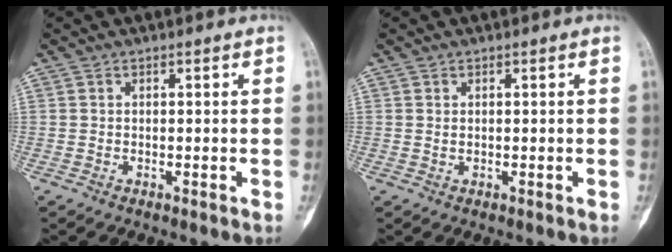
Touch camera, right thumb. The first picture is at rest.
{"total": 0.5, "force": [0.2, 0.3, 0.4], "torque": [-0.009, 0.001, 0.004]}